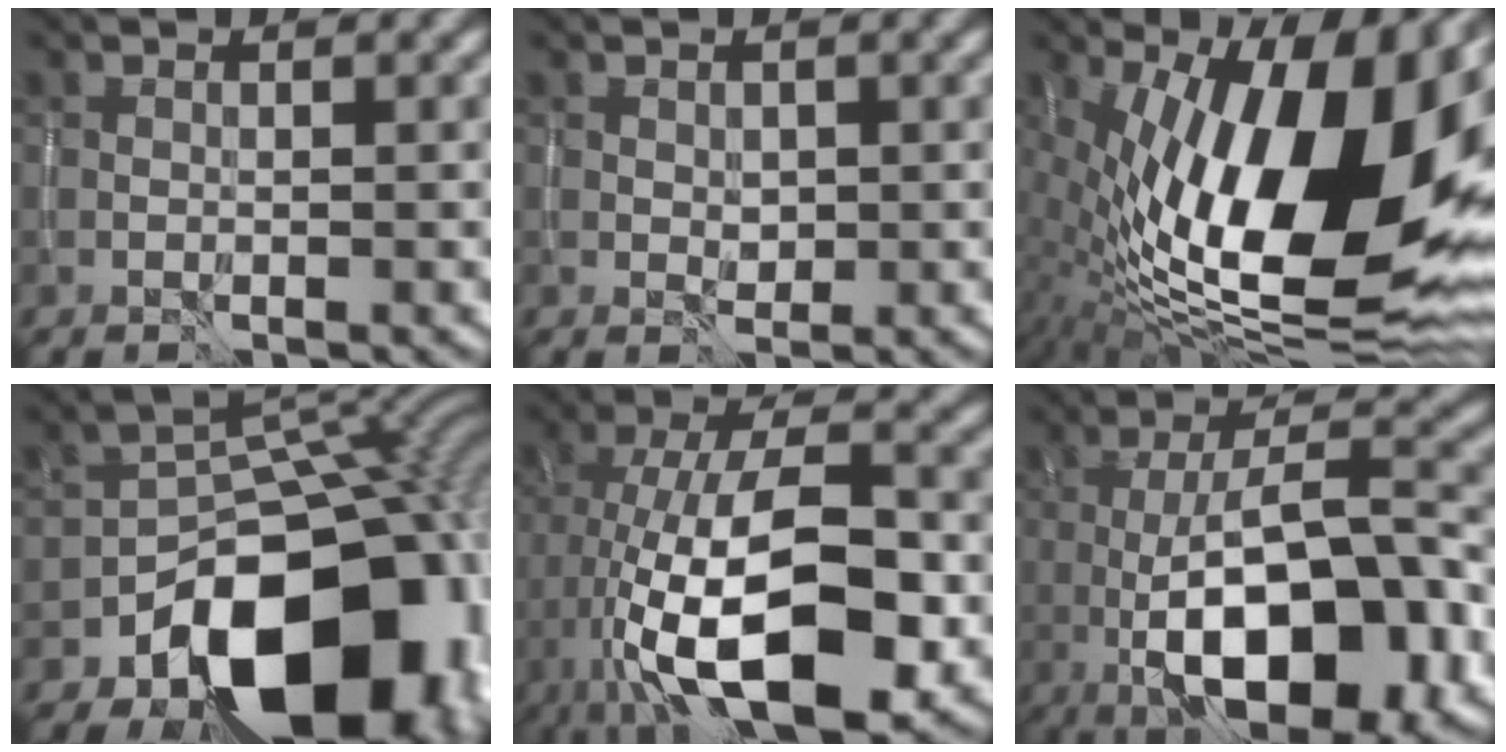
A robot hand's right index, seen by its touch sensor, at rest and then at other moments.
{"total": 1.0, "force": [0.2, 0.8, 0.5], "torque": [-0.011, -0.002, 0.007]}
{"total": 19.6, "force": [2.7, 9.4, 16.9], "torque": [-0.267, 0.003, 0.047]}
{"total": 15.6, "force": [-7.0, 10.0, 9.6], "torque": [-0.098, -0.003, -0.115]}
{"total": 14.9, "force": [-4.7, 6.2, 12.7], "torque": [-0.214, 0.011, -0.086]}
{"total": 11.8, "force": [-3.7, 4.1, 10.5], "torque": [-0.165, 0.009, -0.063]}